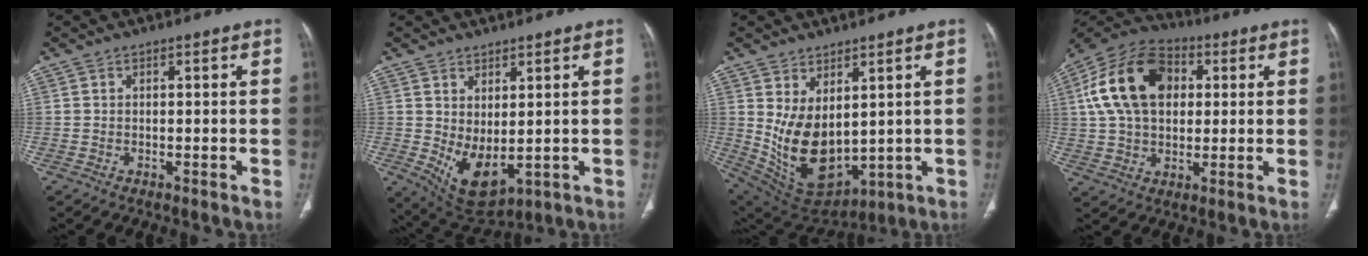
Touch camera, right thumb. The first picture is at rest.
{"total": 8.2, "force": [0.0, 4.4, 7.0], "torque": [-0.111, -0.016, 0.028]}
{"total": 13.5, "force": [2.2, 8.1, 10.6], "torque": [-0.173, -0.029, 0.078]}
{"total": 18.5, "force": [3.9, 12.5, 13.1], "torque": [-0.228, 0.017, 0.064]}